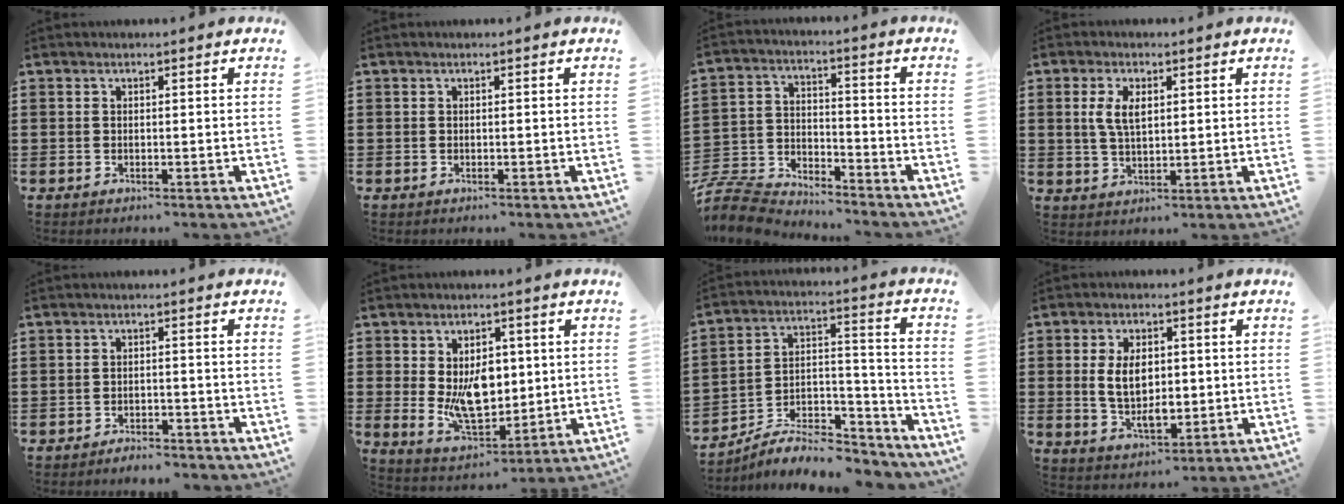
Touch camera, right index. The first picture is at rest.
{"total": 0.0}
{"total": 7.5, "force": [-7.3, 1.7, 1.0], "torque": [-0.038, 0.007, -0.151]}
{"total": 4.8, "force": [1.2, 2.3, 4.0], "torque": [-0.085, 0.010, 0.019]}
{"total": 2.4, "force": [-2.3, 0.3, 0.1], "torque": [-0.009, 0.001, -0.049]}
{"total": 9.0, "force": [0.5, 5.4, 7.1], "torque": [-0.106, 0.001, 0.009]}
{"total": 7.5, "force": [-6.4, 3.0, 2.7], "torque": [-0.040, 0.019, -0.119]}
{"total": 7.2, "force": [0.6, 4.2, 5.7], "torque": [-0.097, 0.002, 0.004]}